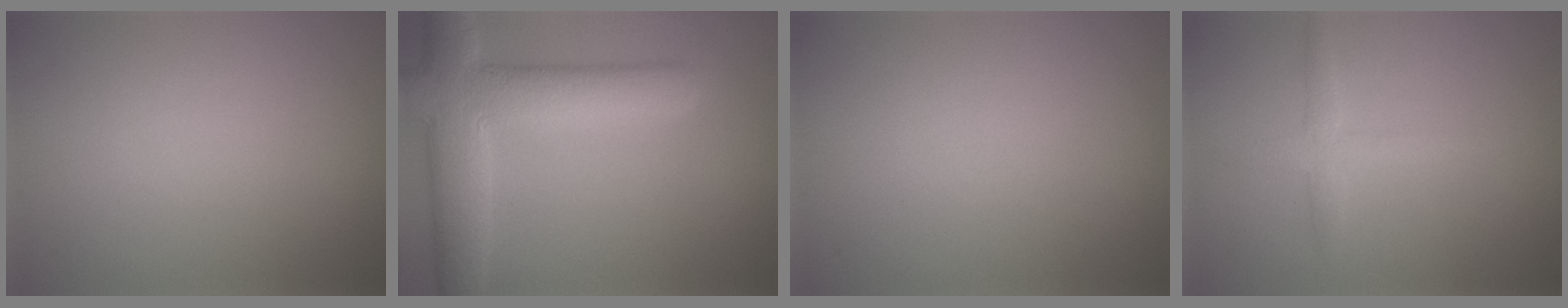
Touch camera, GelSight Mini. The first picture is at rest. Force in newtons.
{"total": 8.2, "press": 8.2, "slide": 0.9}
{"total": 0.0}
{"total": 2.1, "press": 2.1, "slide": 0.1}